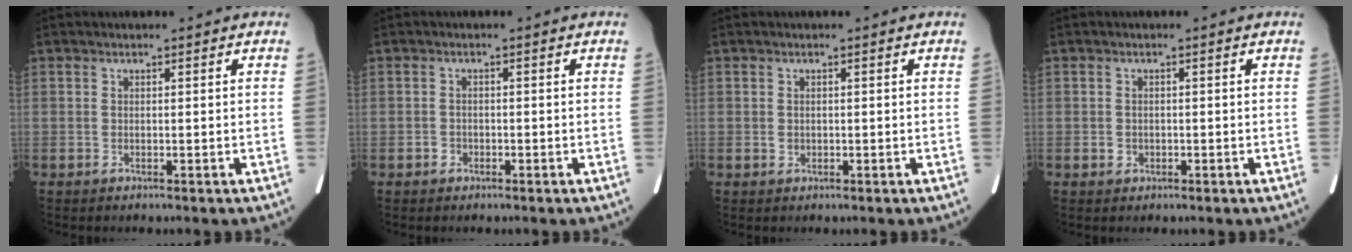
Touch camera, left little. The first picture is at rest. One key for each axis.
{"total": 1.2, "fx": -0.7, "fy": 1.0, "fz": 0.2, "tx": -0.002, "ty": 0.005, "tz": -0.014}
{"total": 0.9, "fx": -0.1, "fy": 0.8, "fz": 0.4, "tx": -0.008, "ty": 0.001, "tz": 0.001}
{"total": 1.2, "fx": -0.4, "fy": 1.1, "fz": 0.3, "tx": -0.007, "ty": 0.003, "tz": -0.002}